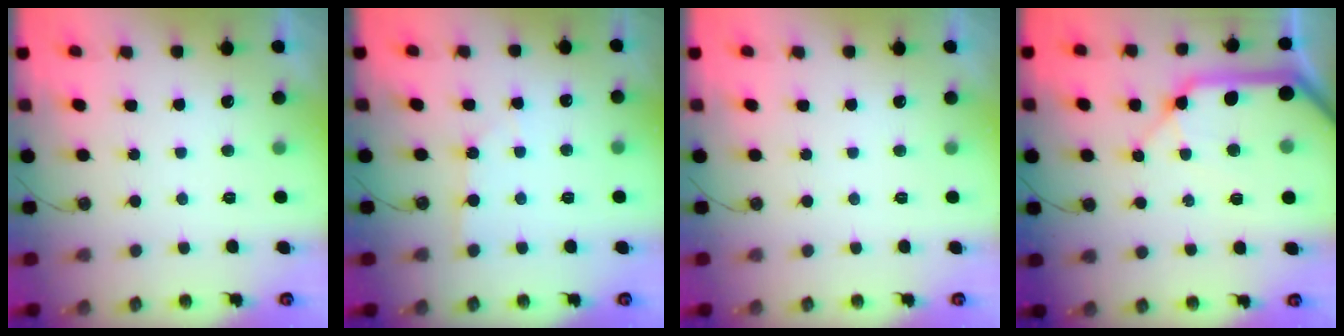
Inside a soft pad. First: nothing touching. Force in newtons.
{"total": 1.8, "press": 1.7, "slide": 0.3}
{"total": 0.0}
{"total": 20.2, "press": 20.0, "slide": 3.0}